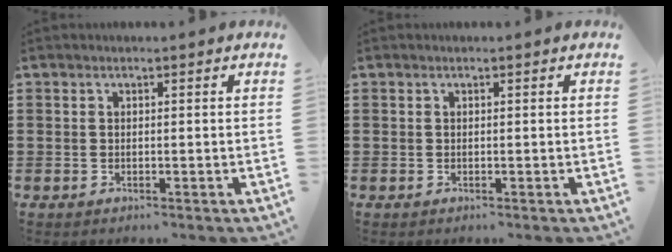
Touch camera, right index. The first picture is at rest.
{"total": 0.0}